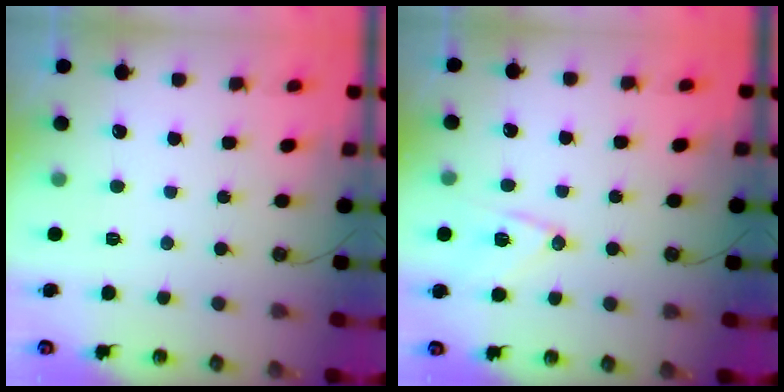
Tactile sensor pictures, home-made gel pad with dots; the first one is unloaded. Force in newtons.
{"total": 11.7, "press": 11.6, "slide": 0.6}